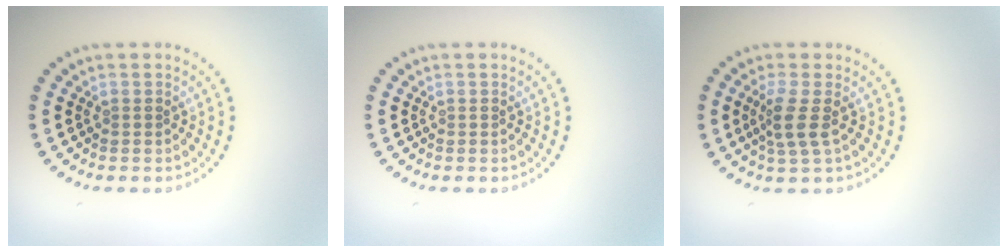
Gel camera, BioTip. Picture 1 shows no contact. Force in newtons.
{"total": 0.0}
{"total": 2.5, "press": 1.9, "slide": 1.6}